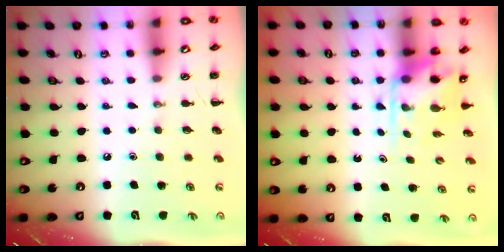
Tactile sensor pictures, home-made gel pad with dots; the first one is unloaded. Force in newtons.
{"total": 4.6, "press": 4.6, "slide": 0.5}